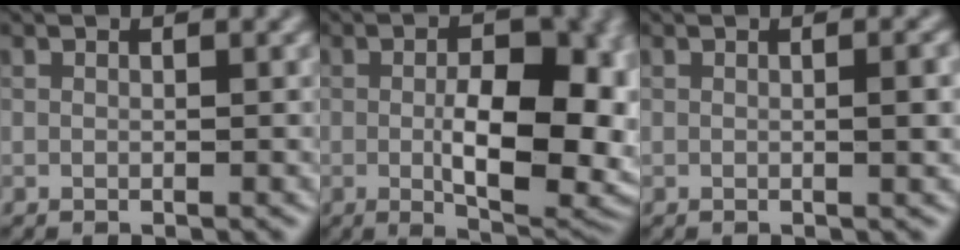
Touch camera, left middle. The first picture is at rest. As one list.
[{"total": 10.3, "force": [-1.1, 4.7, 9.1], "torque": [-0.134, -0.013, -0.007]}, {"total": 1.6, "force": [0.0, 0.3, 1.6], "torque": [-0.023, 0.001, 0.000]}]